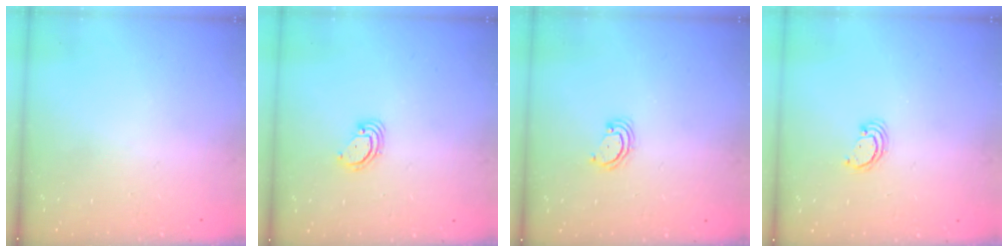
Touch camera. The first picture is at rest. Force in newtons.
{"total": 2.9, "press": 2.9, "slide": 0.2}
{"total": 2.9, "press": 2.9, "slide": 0.3}
{"total": 2.6, "press": 2.6, "slide": 0.3}